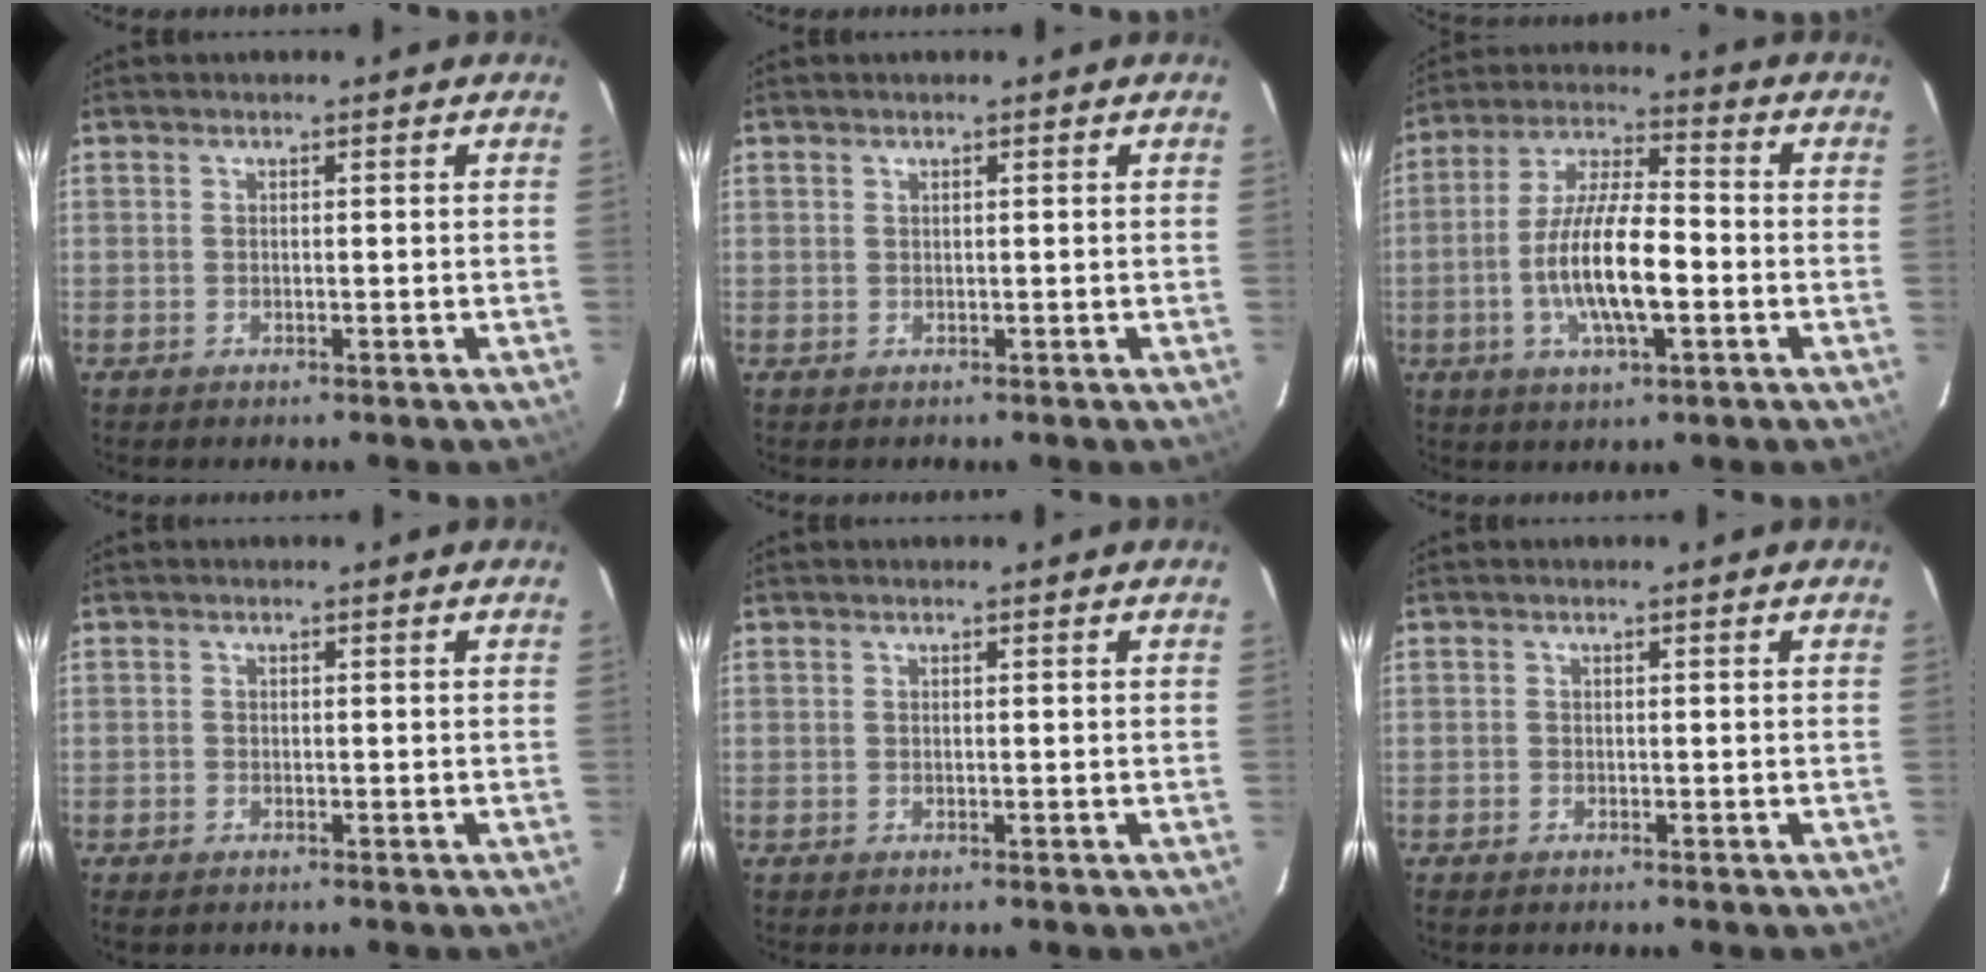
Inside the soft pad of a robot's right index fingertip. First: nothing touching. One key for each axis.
{"total": 0.7, "fx": 0.2, "fy": 0.6, "fz": -0.1, "tx": 0.005, "ty": 0.005, "tz": 0.005}
{"total": 13.4, "fx": -3.2, "fy": 3.8, "fz": 12.4, "tx": -0.245, "ty": -0.002, "tz": -0.060}
{"total": 1.3, "fx": -1.0, "fy": 0.7, "fz": 0.4, "tx": -0.010, "ty": -0.002, "tz": -0.019}
{"total": 0.0}
{"total": 0.7, "fx": -0.6, "fy": 0.3, "fz": 0.1, "tx": -0.004, "ty": 0.001, "tz": -0.012}